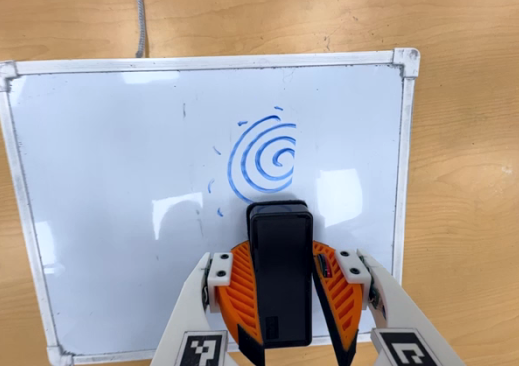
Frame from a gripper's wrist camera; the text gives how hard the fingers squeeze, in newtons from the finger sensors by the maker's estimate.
{"total": 8.6, "left": 8.6, "right": 8.6}